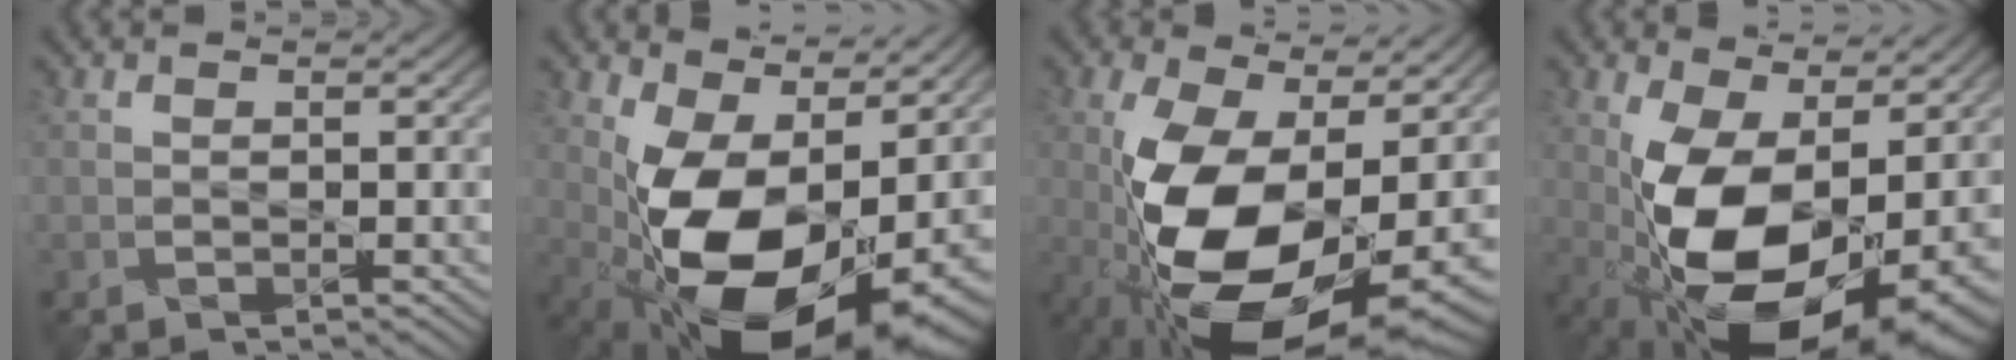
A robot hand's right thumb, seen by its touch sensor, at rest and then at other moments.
{"total": 16.7, "force": [-1.4, 8.9, 14.1], "torque": [-0.234, -0.026, -0.014]}
{"total": 17.2, "force": [-3.3, 8.0, 14.9], "torque": [-0.278, -0.018, -0.053]}
{"total": 15.9, "force": [-2.1, 7.9, 13.7], "torque": [-0.244, -0.018, -0.030]}